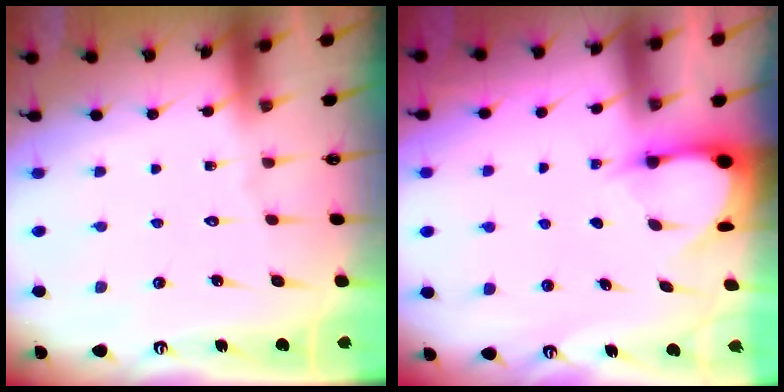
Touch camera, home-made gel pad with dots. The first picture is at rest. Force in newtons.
{"total": 3.3, "press": 3.3, "slide": 0.4}